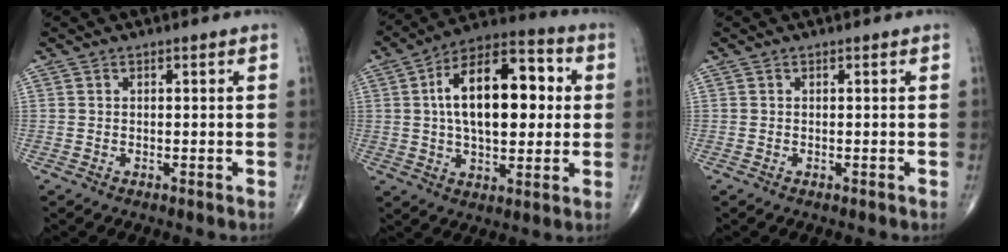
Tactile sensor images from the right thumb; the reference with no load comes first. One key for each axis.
{"total": 20.0, "fx": 2.8, "fy": 10.3, "fz": 16.9, "tx": -0.245, "ty": 0.020, "tz": 0.039}
{"total": 0.0}